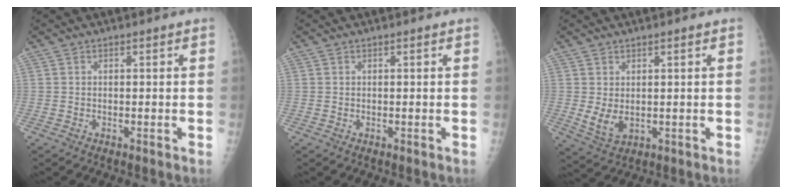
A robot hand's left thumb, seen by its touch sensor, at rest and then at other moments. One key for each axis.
{"total": 0.0}
{"total": 4.7, "fx": 0.6, "fy": 2.7, "fz": 3.8, "tx": -0.063, "ty": -0.010, "tz": 0.022}